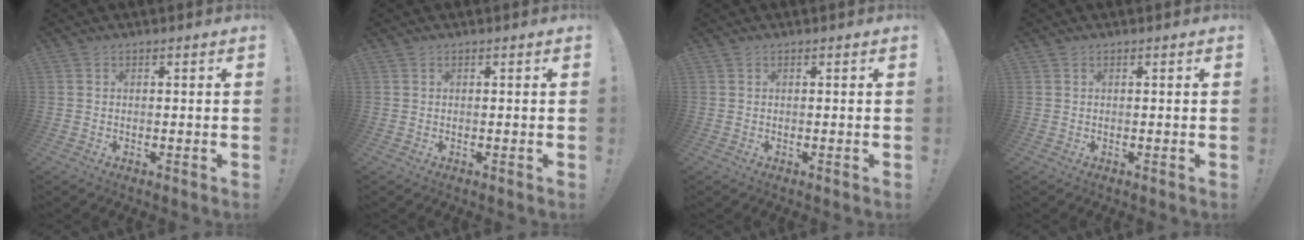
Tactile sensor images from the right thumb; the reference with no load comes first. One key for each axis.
{"total": 0.0}
{"total": 0.0}
{"total": 0.0}